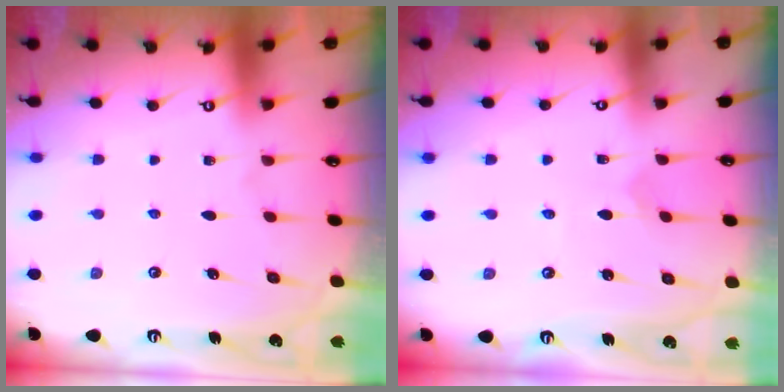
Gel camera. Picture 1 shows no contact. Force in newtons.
{"total": 2.4, "press": 2.4, "slide": 0.2}